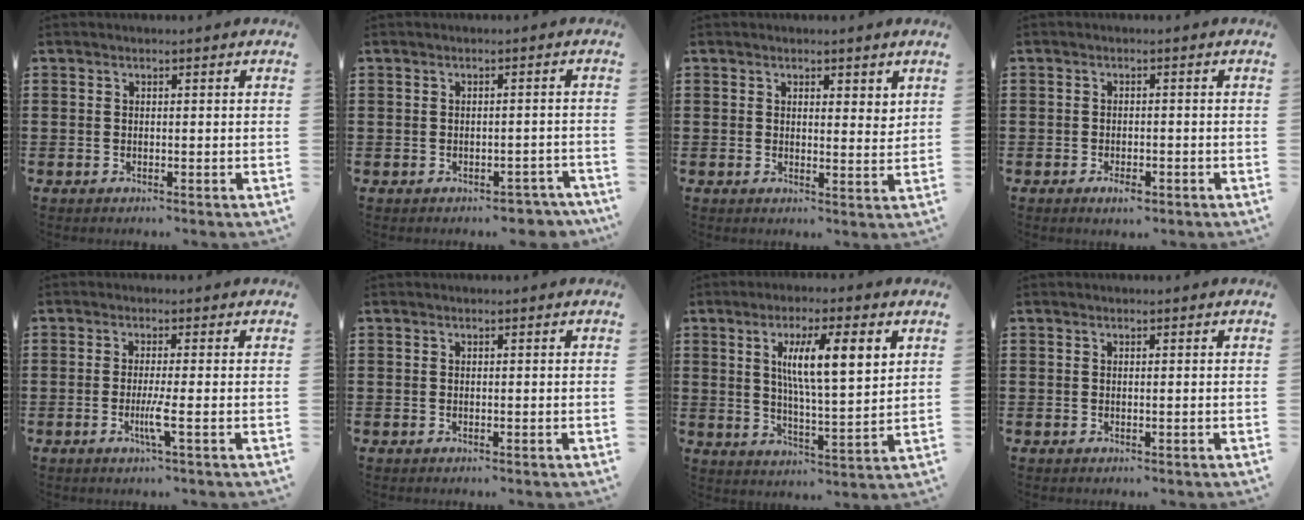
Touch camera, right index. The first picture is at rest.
{"total": 2.2, "force": [-2.0, 0.8, 0.3], "torque": [-0.009, 0.001, -0.042]}
{"total": 2.2, "force": [1.7, 0.9, 0.8], "torque": [-0.011, 0.004, 0.031]}
{"total": 1.9, "force": [-1.3, 0.6, 1.2], "torque": [-0.025, -0.006, -0.023]}
{"total": 3.6, "force": [-1.2, -0.6, 3.4], "torque": [-0.066, -0.019, -0.024]}
{"total": 0.0}
{"total": 9.3, "force": [3.2, 1.8, 8.6], "torque": [-0.154, 0.000, 0.047]}
{"total": 0.0}